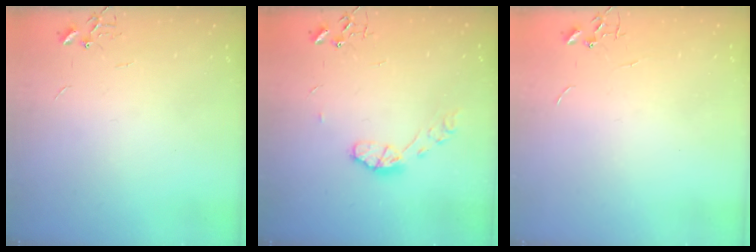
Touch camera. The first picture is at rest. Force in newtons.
{"total": 7.5, "press": 7.5, "slide": 0.5}
{"total": 0.0}